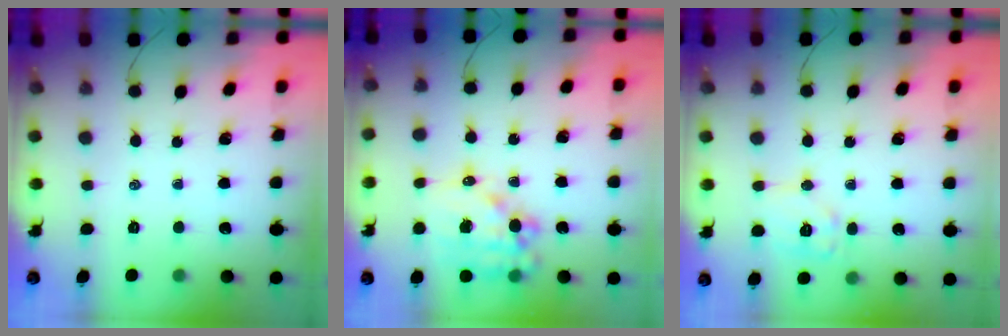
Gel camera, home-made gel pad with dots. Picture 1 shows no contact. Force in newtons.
{"total": 15.1, "press": 14.7, "slide": 3.6}
{"total": 9.5, "press": 9.5, "slide": 0.3}